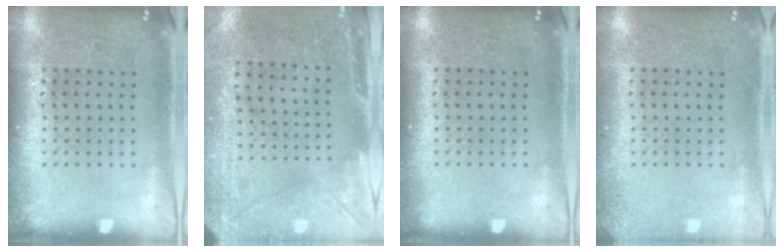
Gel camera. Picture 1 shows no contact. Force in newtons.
{"total": 2.9, "press": 2.3, "slide": 1.8}
{"total": 0.0}
{"total": 1.4, "press": 1.4, "slide": 0.1}